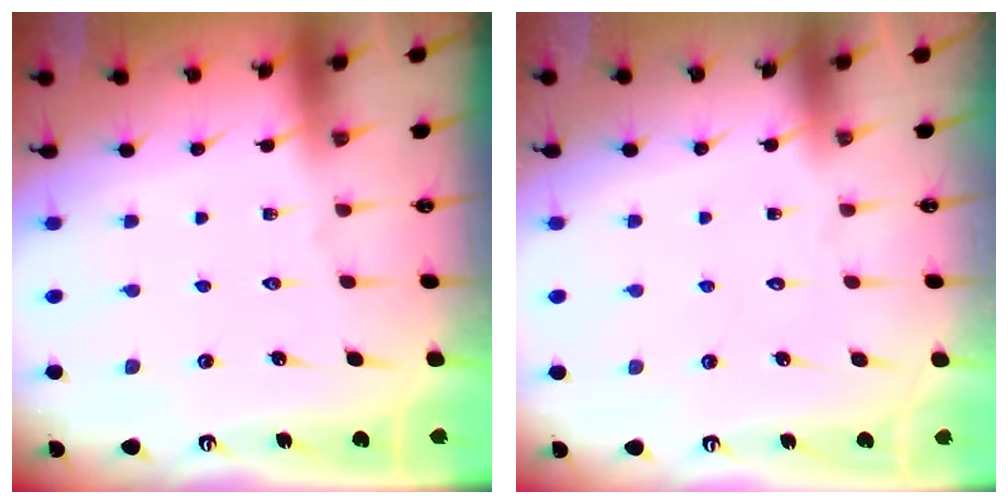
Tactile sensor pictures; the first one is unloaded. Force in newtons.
{"total": 1.7, "press": 1.7, "slide": 0.1}